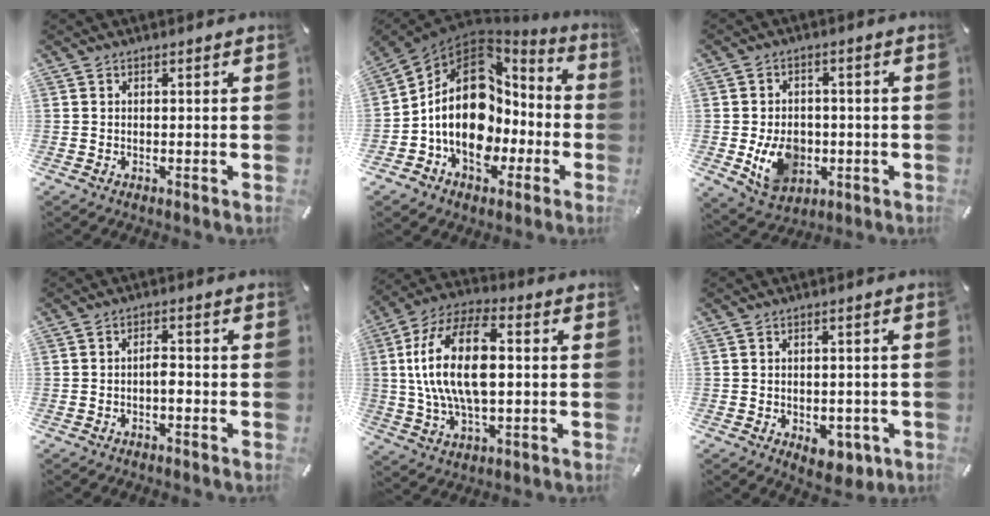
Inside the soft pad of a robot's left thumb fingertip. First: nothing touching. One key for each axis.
{"total": 20.7, "fx": -0.9, "fy": 15.3, "fz": 13.9, "tx": -0.258, "ty": -0.001, "tz": -0.014}
{"total": 10.6, "fx": -2.2, "fy": 8.3, "fz": 6.1, "tx": -0.116, "ty": 0.007, "tz": -0.037}
{"total": 2.7, "fx": -1.0, "fy": 1.2, "fz": 2.2, "tx": -0.040, "ty": 0.007, "tz": -0.019}
{"total": 18.2, "fx": 1.3, "fy": 9.8, "fz": 15.2, "tx": -0.311, "ty": 0.006, "tz": 0.021}
{"total": 6.3, "fx": -2.2, "fy": 3.9, "fz": 4.4, "tx": -0.063, "ty": 0.010, "tz": -0.034}